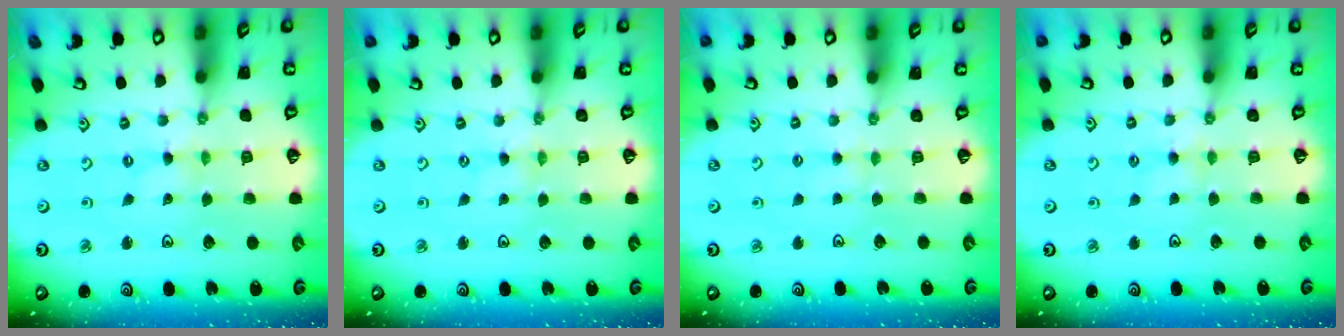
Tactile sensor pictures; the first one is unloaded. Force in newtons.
{"total": 0.0}
{"total": 2.2, "press": 2.2, "slide": 0.4}
{"total": 2.8, "press": 2.8, "slide": 0.3}